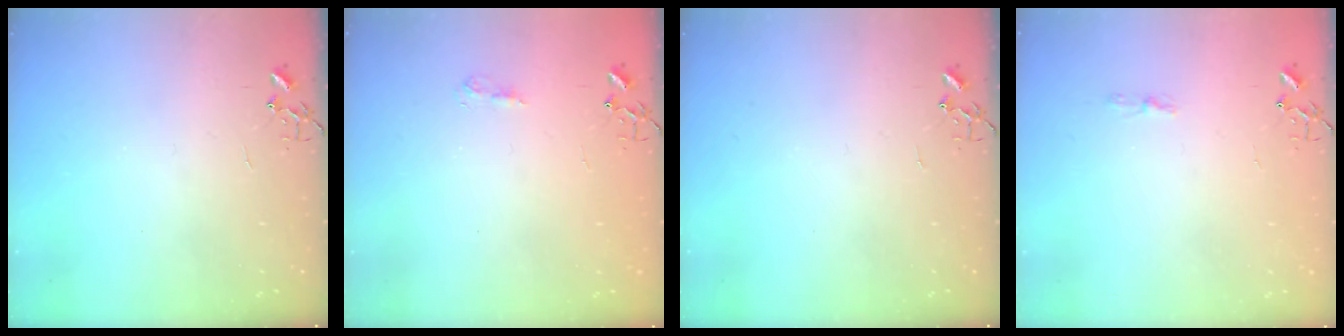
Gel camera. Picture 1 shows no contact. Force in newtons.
{"total": 6.0, "press": 6.0, "slide": 0.5}
{"total": 0.0}
{"total": 3.2, "press": 3.2, "slide": 0.5}